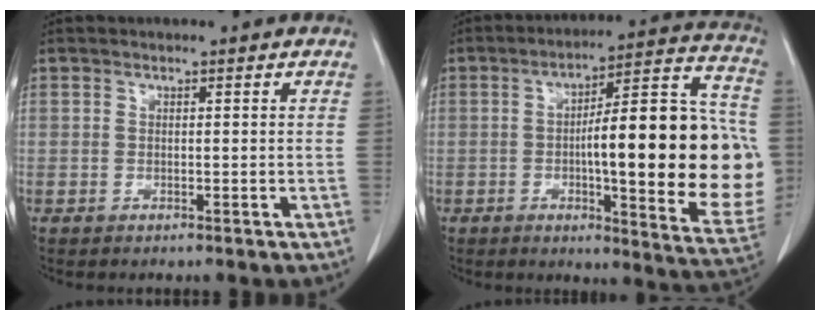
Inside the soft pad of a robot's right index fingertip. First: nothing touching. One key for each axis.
{"total": 25.7, "fx": -1.7, "fy": 4.4, "fz": 25.3, "tx": -0.271, "ty": 0.025, "tz": -0.019}